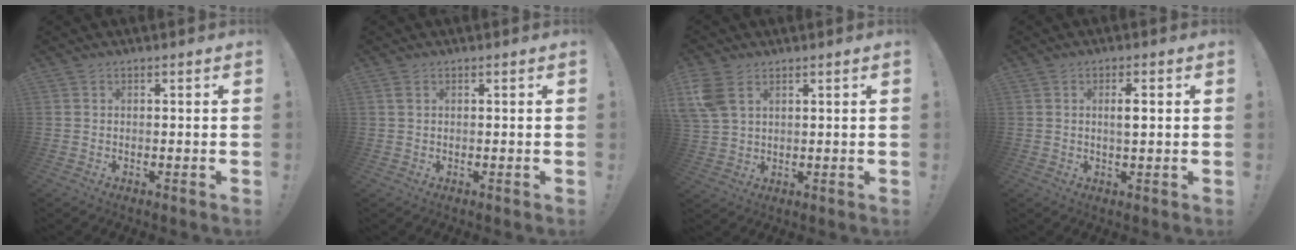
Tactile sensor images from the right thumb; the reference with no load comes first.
{"total": 1.0, "force": [0.5, 0.4, 0.8], "torque": [-0.020, 0.003, 0.009]}
{"total": 7.5, "force": [3.4, 4.8, 4.6], "torque": [-0.091, -0.007, 0.068]}
{"total": 3.2, "force": [0.6, 0.7, 3.1], "torque": [-0.038, -0.007, 0.004]}